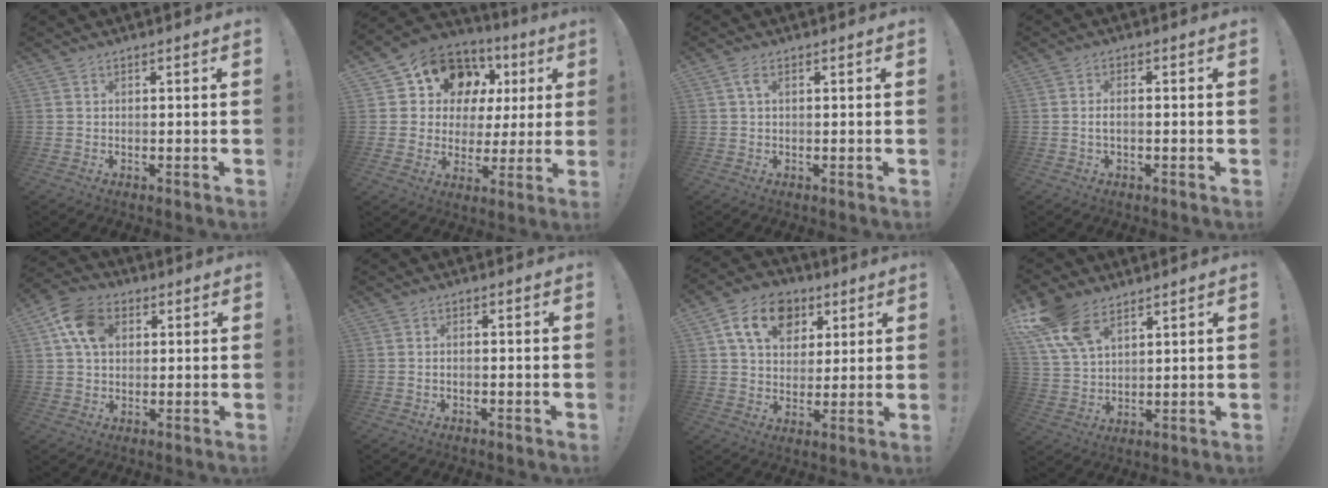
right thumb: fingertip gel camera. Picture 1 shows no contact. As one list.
[{"total": 14.2, "force": [6.5, 10.7, 6.6], "torque": [-0.103, -0.036, 0.130]}, {"total": 2.5, "force": [0.9, 1.2, 2.0], "torque": [-0.040, 0.004, 0.014]}, {"total": 2.3, "force": [-0.4, 0.8, 2.1], "torque": [-0.044, 0.004, -0.009]}, {"total": 11.2, "force": [3.5, 8.3, 6.6], "torque": [-0.117, 0.004, 0.069]}, {"total": 0.9, "force": [-0.6, 0.1, 0.7], "torque": [-0.009, 0.003, -0.010]}, {"total": 15.1, "force": [6.3, 11.1, 8.1], "torque": [-0.129, -0.011, 0.121]}, {"total": 13.6, "force": [8.4, 7.4, 7.7], "torque": [-0.157, -0.039, 0.160]}]